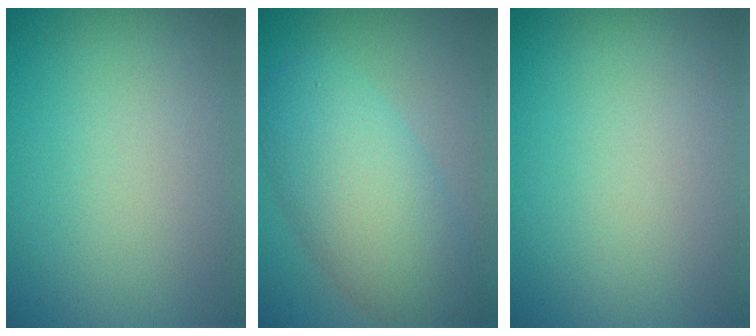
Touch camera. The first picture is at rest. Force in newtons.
{"total": 7.0, "press": 7.0, "slide": 0.3}
{"total": 0.0}